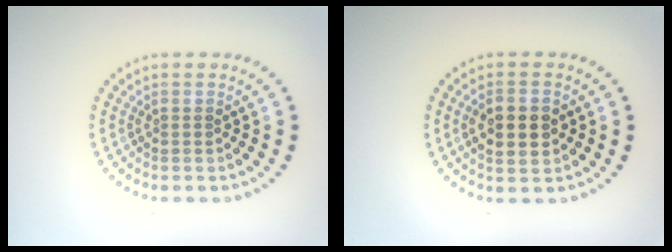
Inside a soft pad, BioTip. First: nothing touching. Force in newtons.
{"total": 4.4, "press": 4.4, "slide": 0.3}